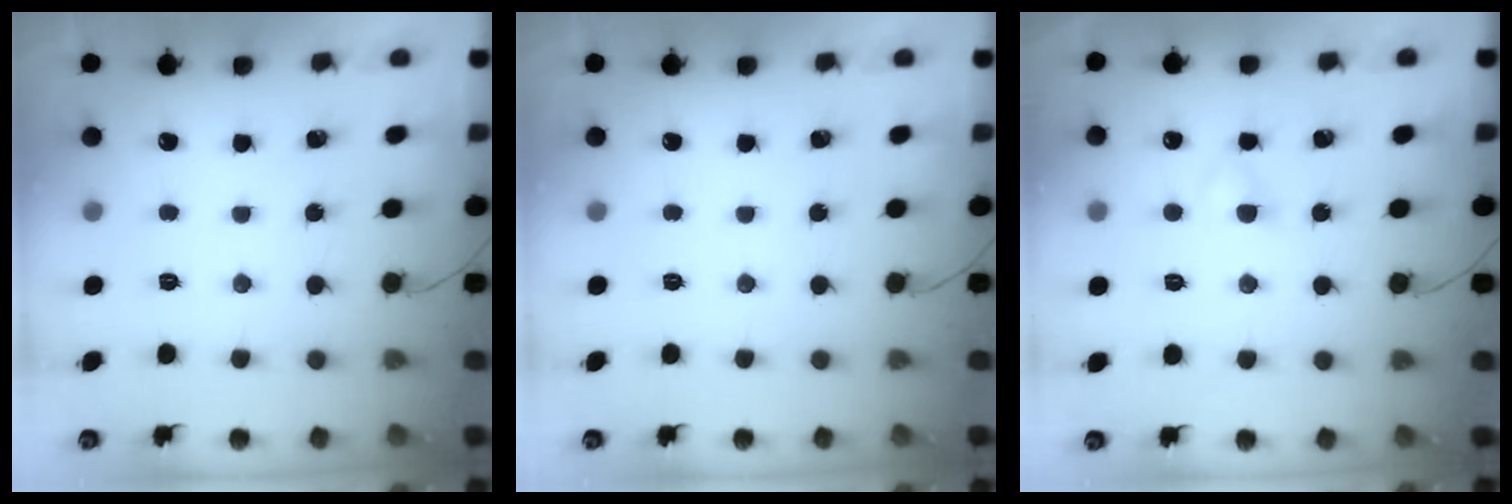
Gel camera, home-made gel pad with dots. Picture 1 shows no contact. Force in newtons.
{"total": 0.0}
{"total": 3.2, "press": 3.1, "slide": 0.9}